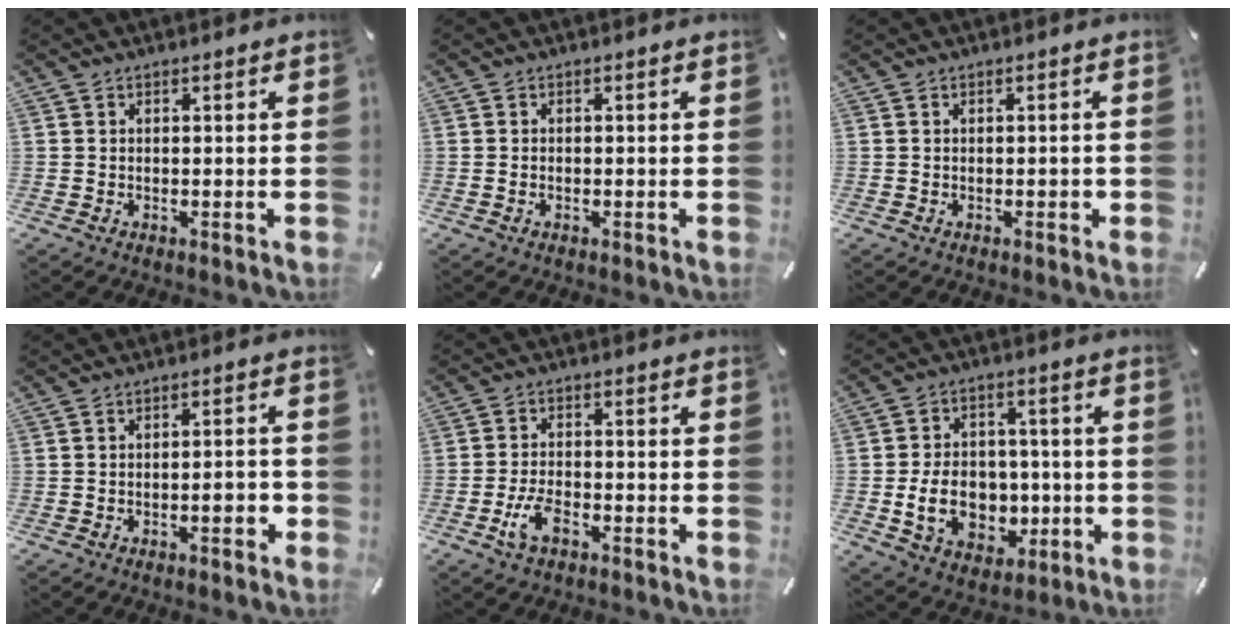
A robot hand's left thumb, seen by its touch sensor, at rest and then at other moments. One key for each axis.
{"total": 0.9, "fx": -0.3, "fy": 0.5, "fz": 0.6, "tx": -0.013, "ty": -0.001, "tz": -0.006}
{"total": 0.9, "fx": -0.3, "fy": 0.5, "fz": 0.7, "tx": -0.010, "ty": 0.001, "tz": -0.006}
{"total": 3.7, "fx": -1.7, "fy": 1.3, "fz": 3.0, "tx": -0.049, "ty": 0.008, "tz": -0.030}
{"total": 6.4, "fx": -3.2, "fy": 3.3, "fz": 4.5, "tx": -0.103, "ty": 0.009, "tz": -0.062}
{"total": 13.2, "fx": -2.3, "fy": 10.5, "fz": 7.7, "tx": -0.145, "ty": 0.013, "tz": -0.030}